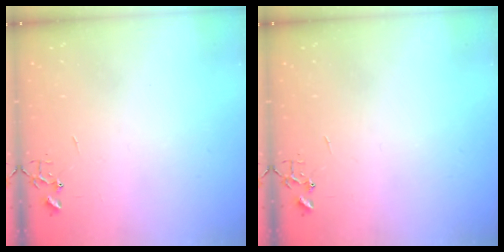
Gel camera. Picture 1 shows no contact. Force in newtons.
{"total": 0.0}